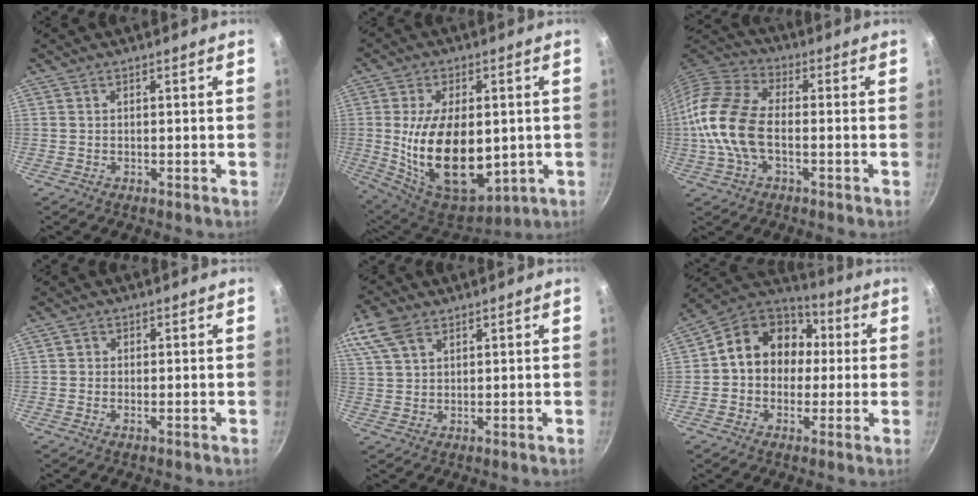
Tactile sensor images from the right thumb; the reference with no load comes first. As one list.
[{"total": 21.3, "force": [-1.1, 12.4, 17.3], "torque": [-0.281, -0.020, 0.003]}, {"total": 14.9, "force": [-1.8, 8.6, 12.0], "torque": [-0.233, 0.033, -0.052]}, {"total": 1.0, "force": [0.0, 0.9, 0.6], "torque": [-0.012, 0.002, -0.004]}, {"total": 9.1, "force": [5.2, 5.4, 5.2], "torque": [-0.108, 0.011, 0.102]}, {"total": 14.8, "force": [1.4, 12.4, 7.8], "torque": [-0.086, 0.038, 0.003]}]